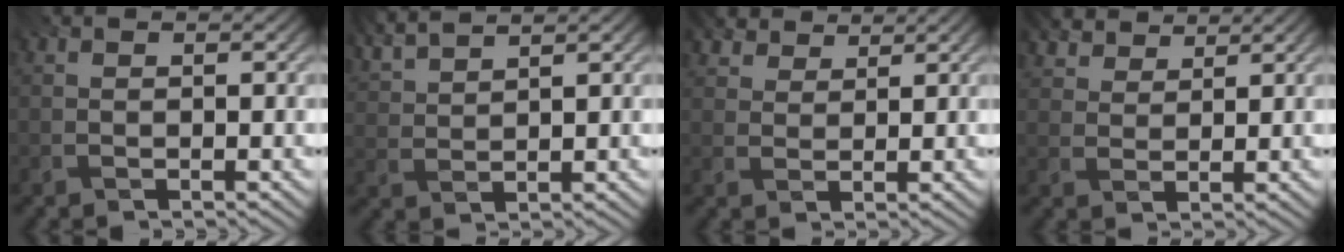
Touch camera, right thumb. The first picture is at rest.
{"total": 4.9, "force": [4.2, 0.7, 2.3], "torque": [-0.053, 0.010, 0.075]}
{"total": 3.5, "force": [3.0, 1.5, 1.1], "torque": [-0.029, -0.005, 0.064]}
{"total": 4.0, "force": [3.5, 1.5, 1.3], "torque": [-0.036, -0.002, 0.073]}